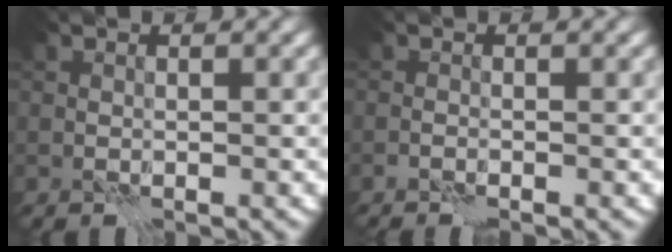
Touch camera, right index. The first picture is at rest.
{"total": 0.8, "force": [0.1, -0.7, -0.3], "torque": [0.007, 0.003, -0.001]}